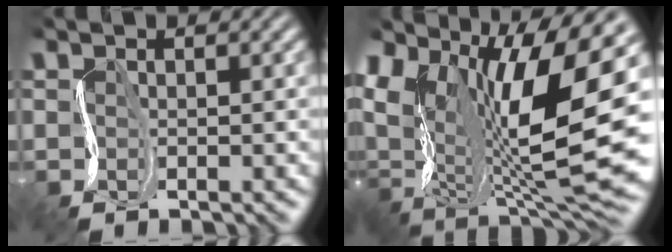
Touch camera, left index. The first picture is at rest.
{"total": 14.9, "force": [3.5, 7.2, 12.5], "torque": [-0.205, 0.008, 0.056]}